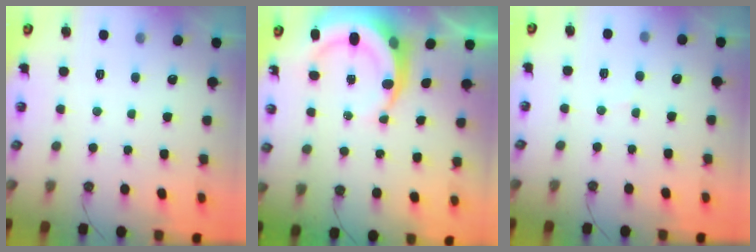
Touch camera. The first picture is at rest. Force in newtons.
{"total": 9.2, "press": 9.1, "slide": 1.4}
{"total": 2.6, "press": 2.6, "slide": 0.2}